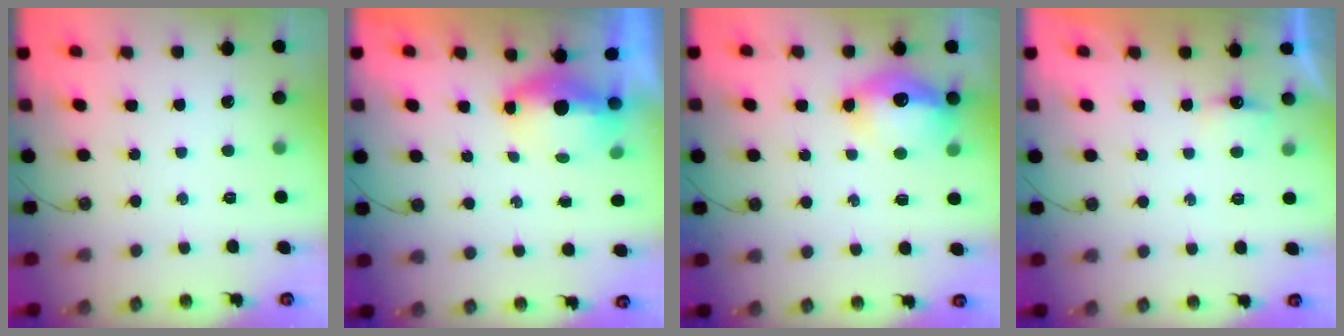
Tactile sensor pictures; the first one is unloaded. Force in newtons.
{"total": 5.6, "press": 5.6, "slide": 0.7}
{"total": 12.9, "press": 12.8, "slide": 1.4}
{"total": 3.8, "press": 3.7, "slide": 0.7}